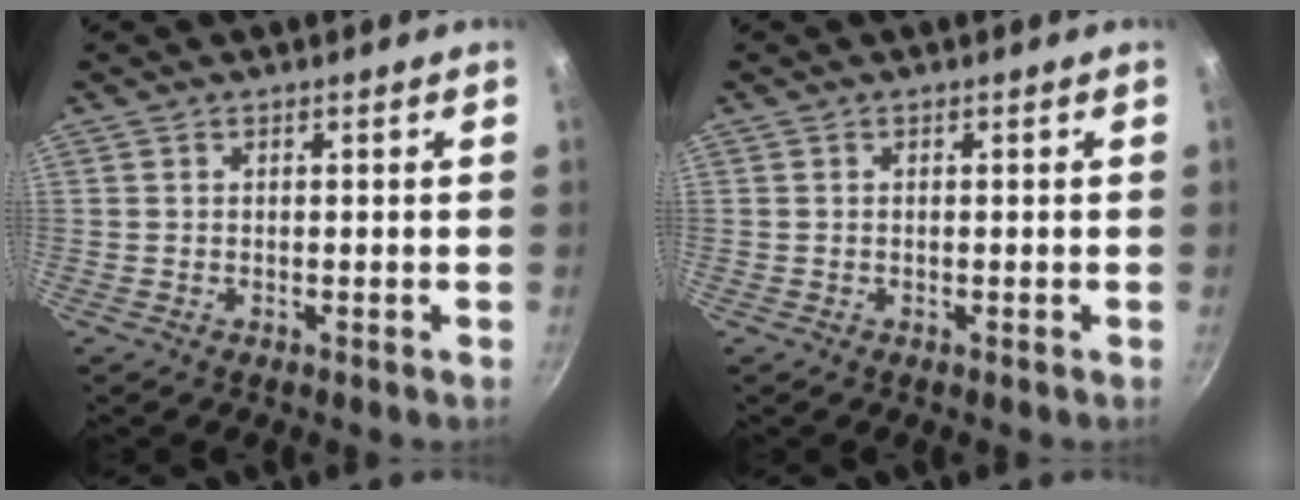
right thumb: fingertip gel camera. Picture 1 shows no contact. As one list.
[{"total": 0.0}]